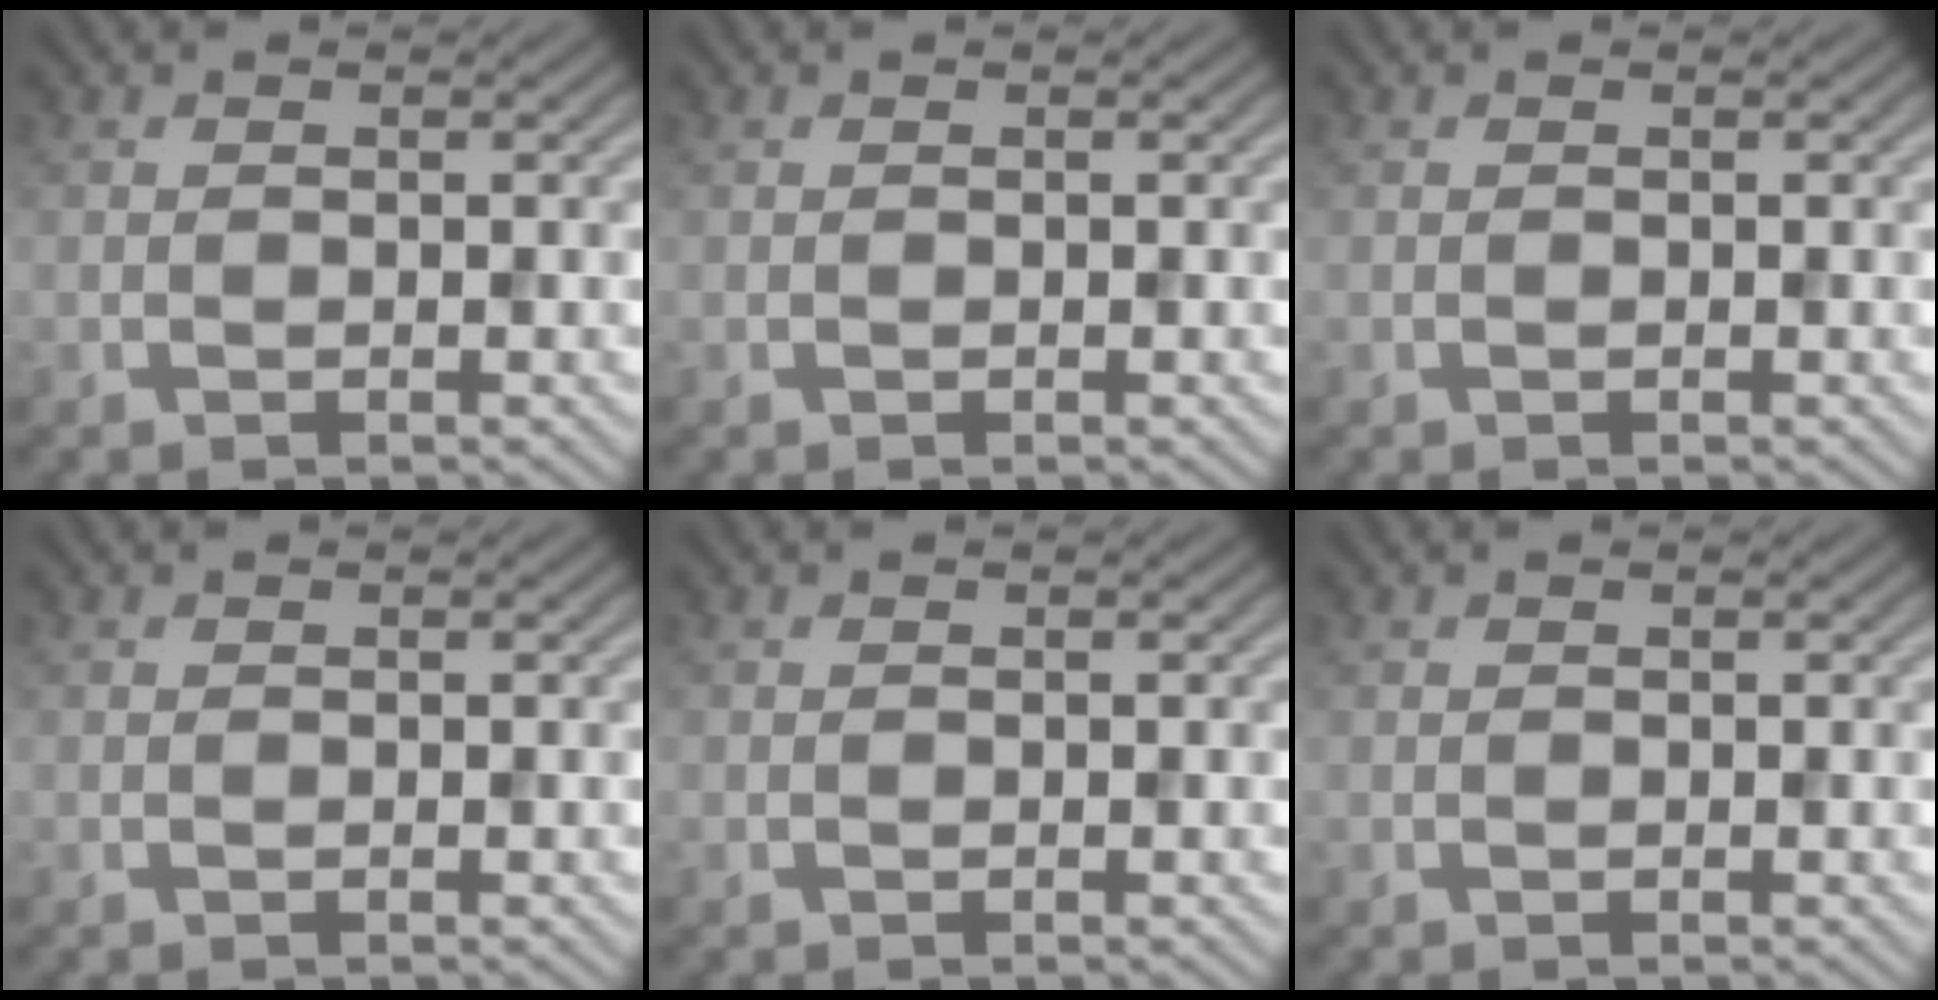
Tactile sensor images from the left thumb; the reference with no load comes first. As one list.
[{"total": 0.0}, {"total": 0.0}, {"total": 0.0}, {"total": 0.0}, {"total": 0.0}]